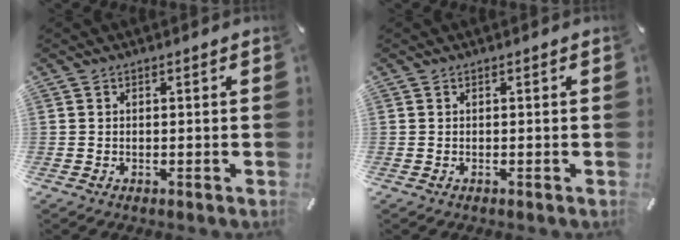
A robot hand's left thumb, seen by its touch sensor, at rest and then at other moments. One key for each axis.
{"total": 0.0}